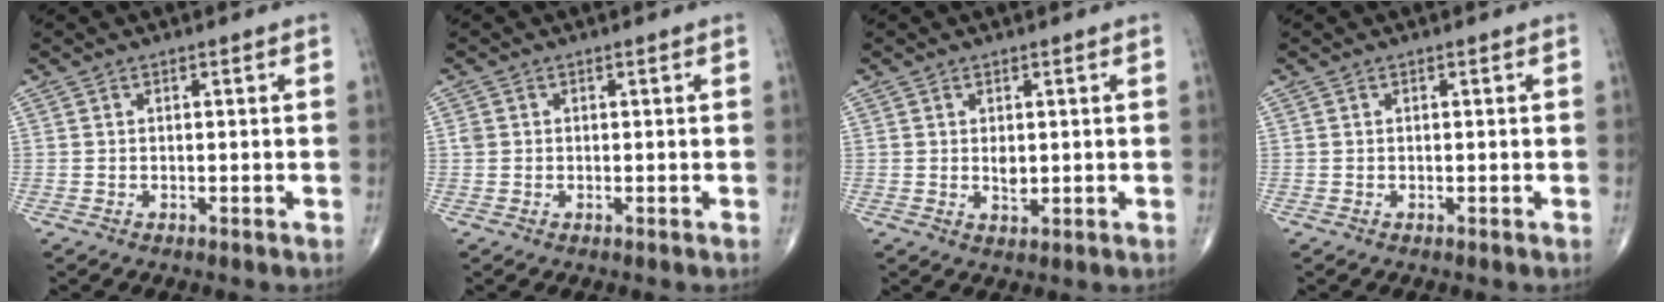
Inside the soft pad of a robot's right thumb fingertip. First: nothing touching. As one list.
[{"total": 1.1, "force": [0.1, 1.0, 0.4], "torque": [-0.004, 0.002, 0.003]}, {"total": 2.4, "force": [0.3, 1.4, 1.9], "torque": [-0.027, -0.006, 0.009]}, {"total": 0.0}]